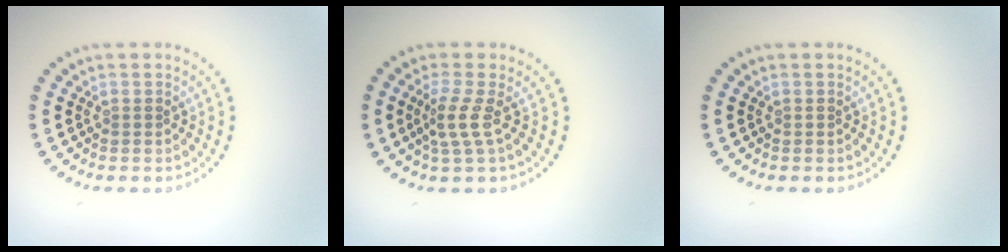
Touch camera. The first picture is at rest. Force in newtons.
{"total": 2.3, "press": 1.5, "slide": 1.6}
{"total": 0.0}